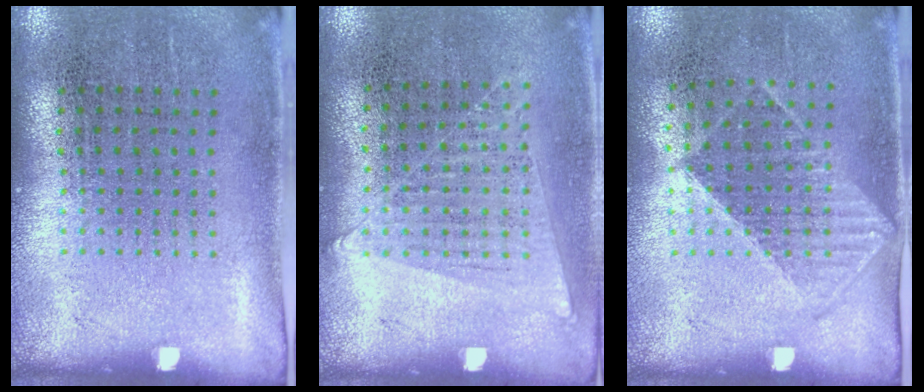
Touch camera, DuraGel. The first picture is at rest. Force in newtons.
{"total": 1.0, "press": 1.0, "slide": 0.4}
{"total": 1.0, "press": 0.9, "slide": 0.5}